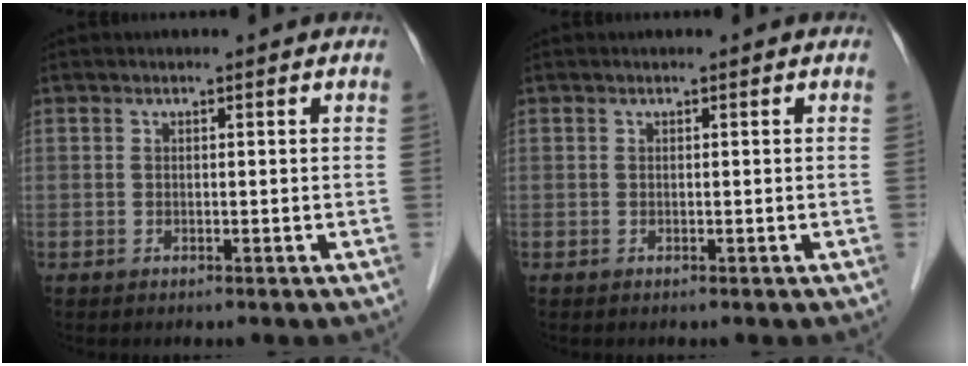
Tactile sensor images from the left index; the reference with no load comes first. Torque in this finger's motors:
{"motor_torque": [0.00, 0.00, 0.00, 0.00]}